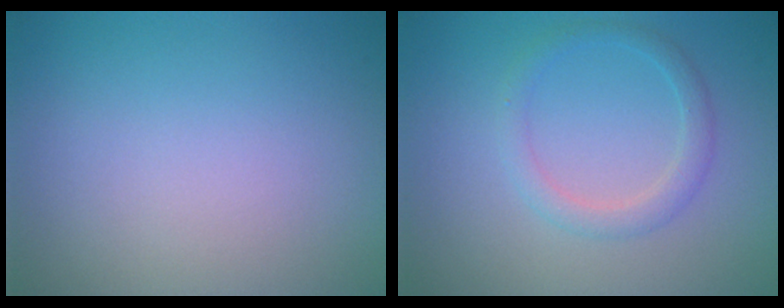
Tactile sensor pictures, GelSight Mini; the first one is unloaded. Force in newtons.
{"total": 2.0, "press": 2.0, "slide": 0.1}